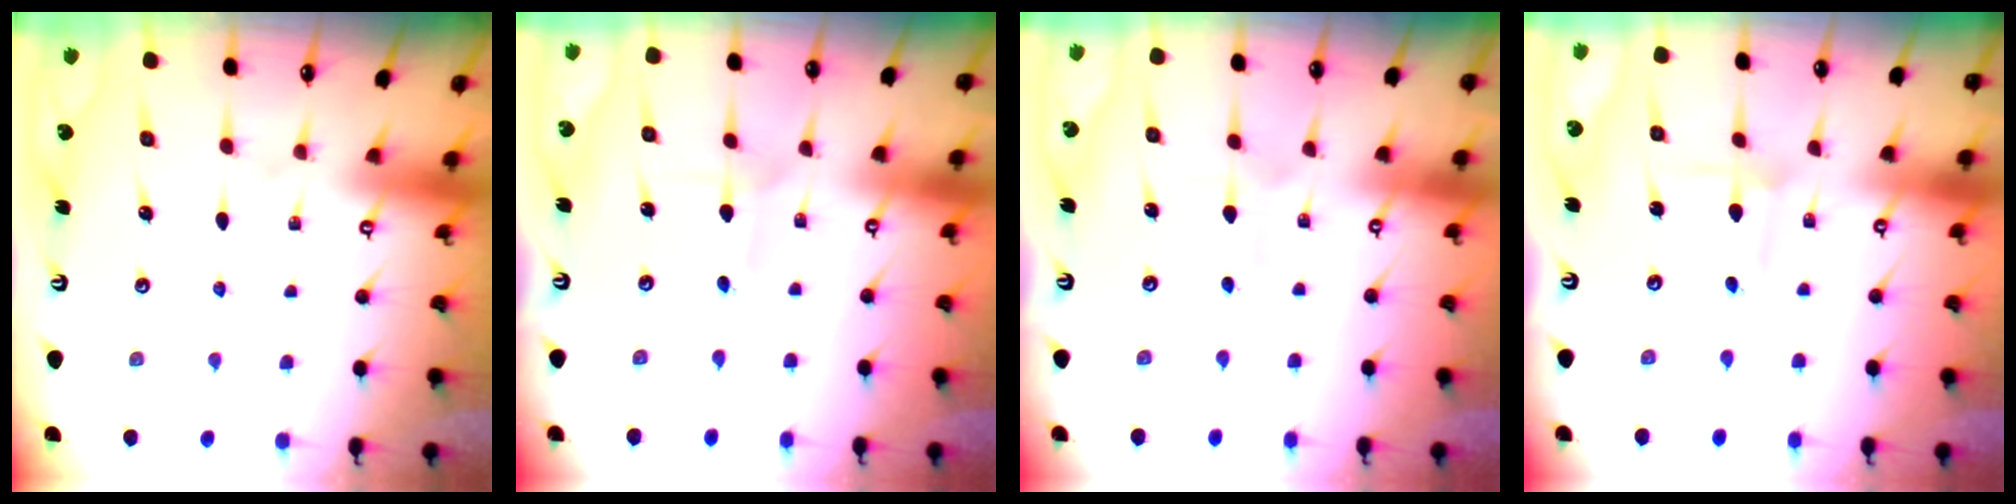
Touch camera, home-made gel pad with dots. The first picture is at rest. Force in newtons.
{"total": 2.4, "press": 2.3, "slide": 0.2}
{"total": 2.9, "press": 2.8, "slide": 0.4}
{"total": 2.2, "press": 2.2, "slide": 0.2}